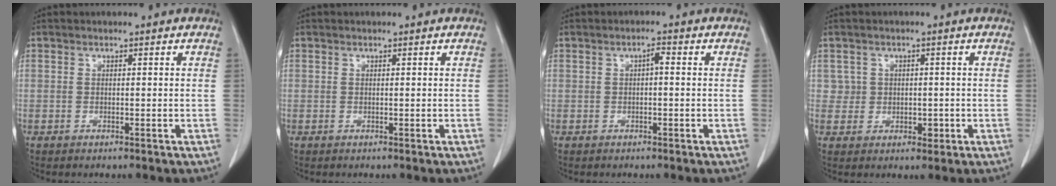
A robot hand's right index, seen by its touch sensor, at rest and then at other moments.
{"total": 0.0}
{"total": 1.5, "force": [0.1, 0.4, 1.4], "torque": [-0.022, 0.005, 0.002]}
{"total": 3.0, "force": [0.2, 3.0, 0.7], "torque": [0.000, 0.004, 0.007]}